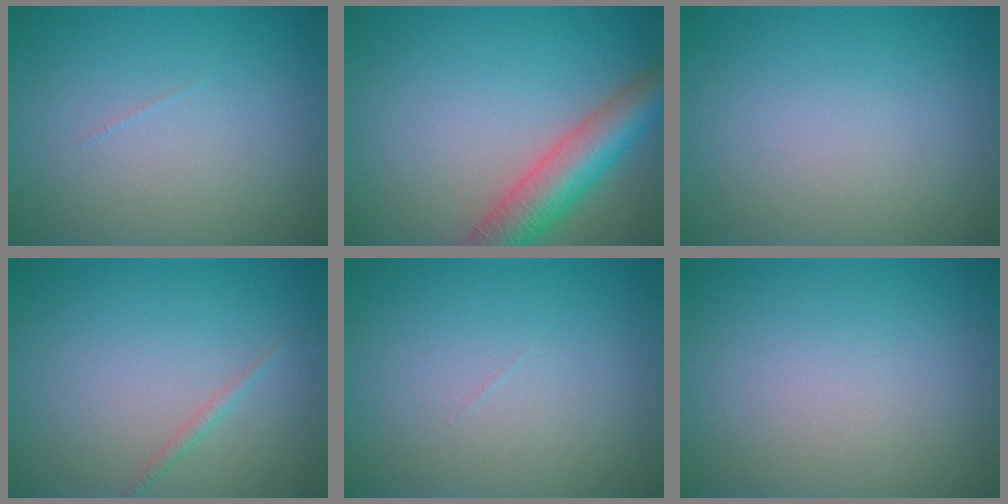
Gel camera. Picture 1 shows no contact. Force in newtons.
{"total": 6.7, "press": 6.7, "slide": 0.3}
{"total": 0.0}
{"total": 0.7, "press": 0.7, "slide": 0.1}
{"total": 0.0}
{"total": 0.0}